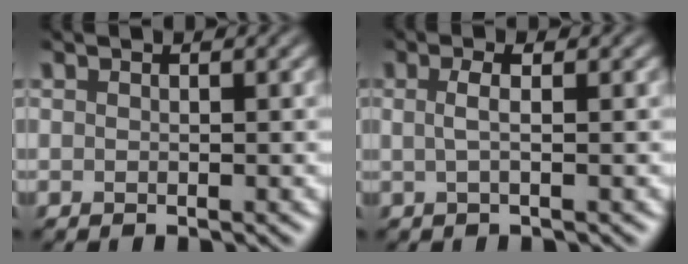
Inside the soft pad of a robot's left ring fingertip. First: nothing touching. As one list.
[{"total": 1.8, "force": [0.3, 0.5, 1.7], "torque": [-0.031, 0.005, 0.000]}]